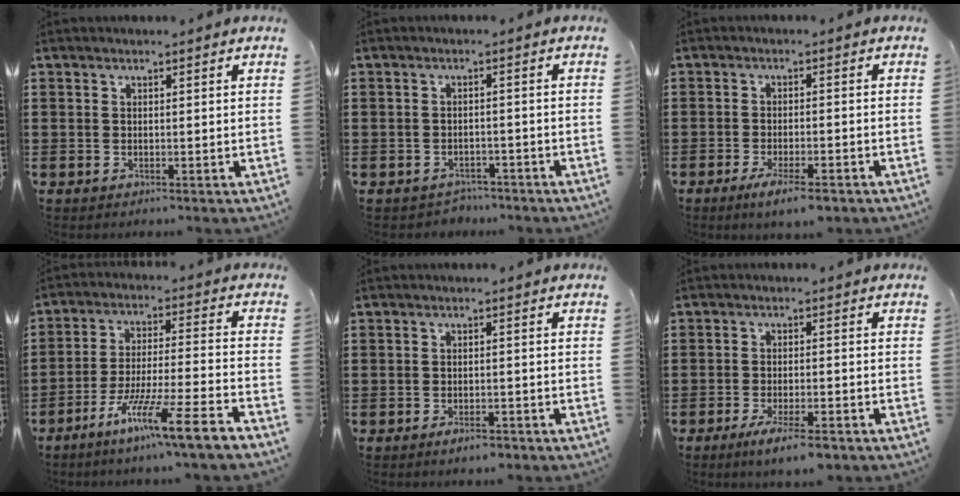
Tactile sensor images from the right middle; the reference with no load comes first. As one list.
[{"total": 1.9, "force": [-1.8, 0.6, -0.2], "torque": [-0.005, 0.002, -0.042]}, {"total": 4.2, "force": [-2.9, 0.6, 3.0], "torque": [-0.052, -0.002, -0.051]}, {"total": 11.0, "force": [-8.1, -0.1, 7.4], "torque": [-0.139, 0.000, -0.159]}, {"total": 2.2, "force": [-1.7, 0.6, 1.2], "torque": [-0.021, 0.001, -0.032]}, {"total": 4.8, "force": [-3.5, 0.5, 3.2], "torque": [-0.063, -0.005, -0.066]}]